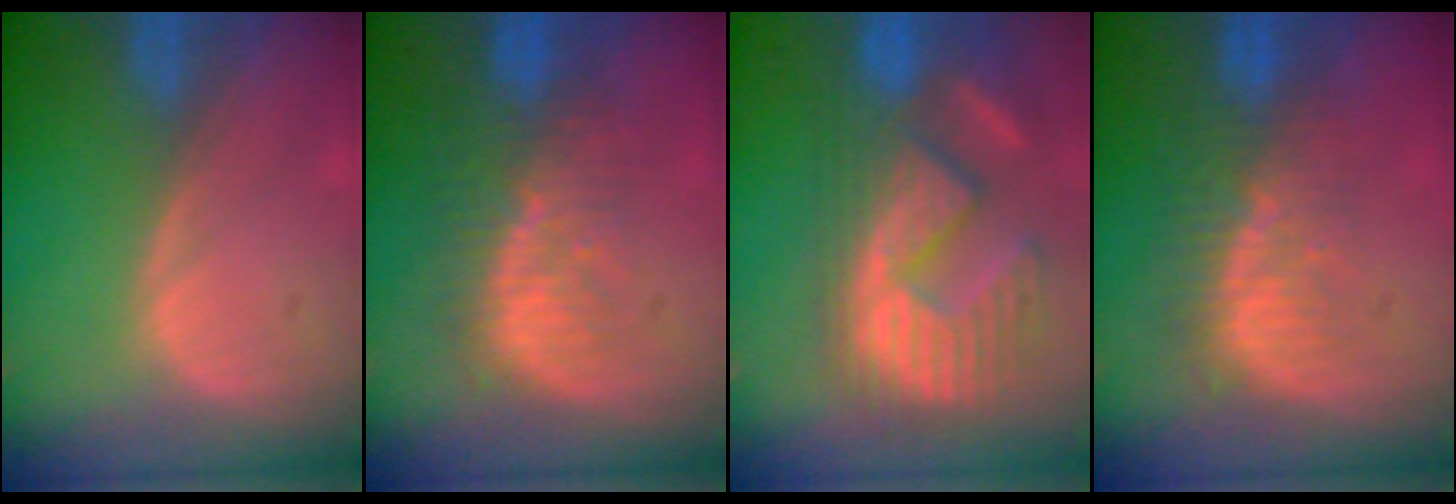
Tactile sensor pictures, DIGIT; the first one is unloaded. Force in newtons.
{"total": 9.3, "press": 8.3, "slide": 4.2}
{"total": 13.7, "press": 12.2, "slide": 6.2}
{"total": 8.4, "press": 7.5, "slide": 3.8}